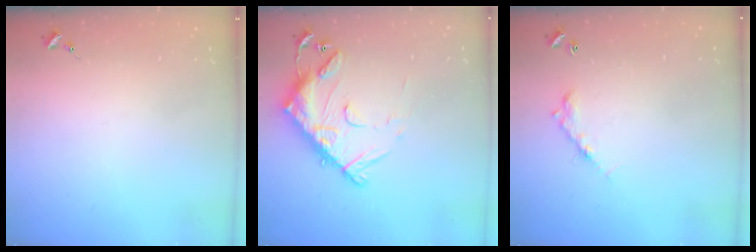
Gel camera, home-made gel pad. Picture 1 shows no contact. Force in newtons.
{"total": 15.5, "press": 15.4, "slide": 1.5}
{"total": 7.7, "press": 7.7, "slide": 0.6}